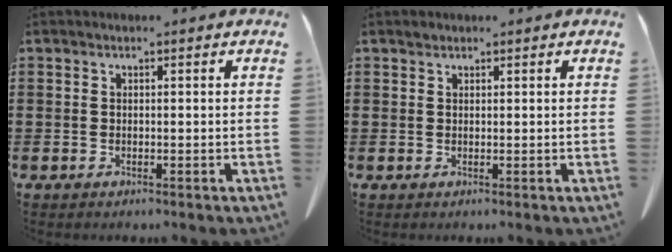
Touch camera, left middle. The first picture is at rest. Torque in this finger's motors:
{"motor_torque": [-0.05, 0.08, 0.01, 0.00]}